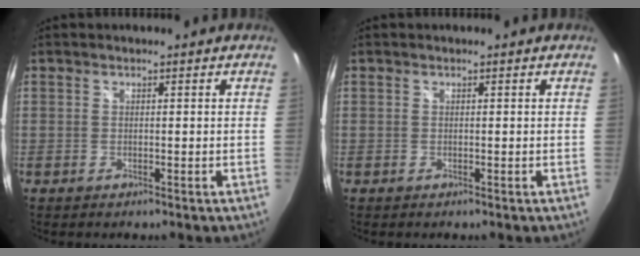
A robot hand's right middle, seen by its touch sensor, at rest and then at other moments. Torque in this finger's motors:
{"motor_torque": [-0.47, -0.47, 0.00, 0.00]}